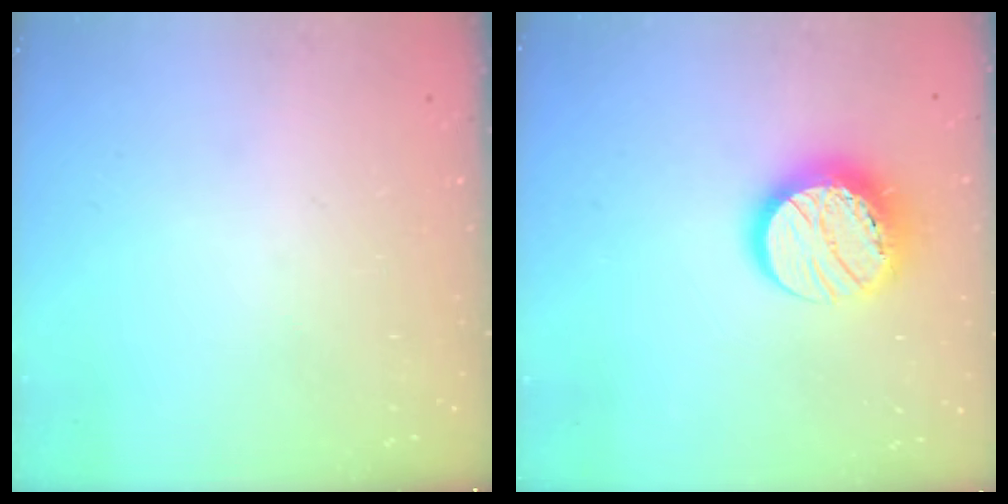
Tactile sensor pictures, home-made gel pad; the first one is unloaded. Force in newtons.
{"total": 14.4, "press": 14.3, "slide": 1.1}